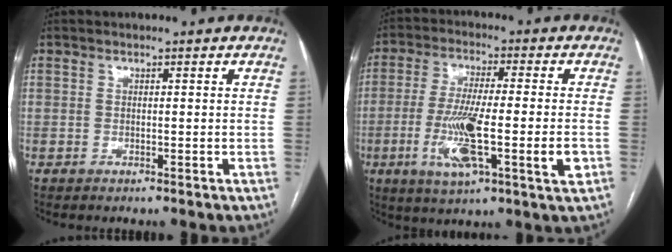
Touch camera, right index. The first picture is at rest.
{"total": 13.6, "force": [-3.5, 1.3, 13.1], "torque": [-0.241, -0.014, -0.061]}